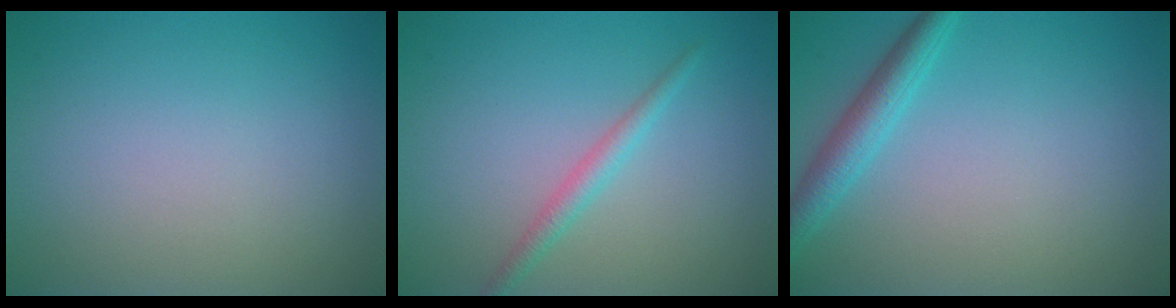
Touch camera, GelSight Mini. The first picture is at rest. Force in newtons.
{"total": 1.7, "press": 1.7, "slide": 0.1}
{"total": 2.8, "press": 2.8, "slide": 0.1}